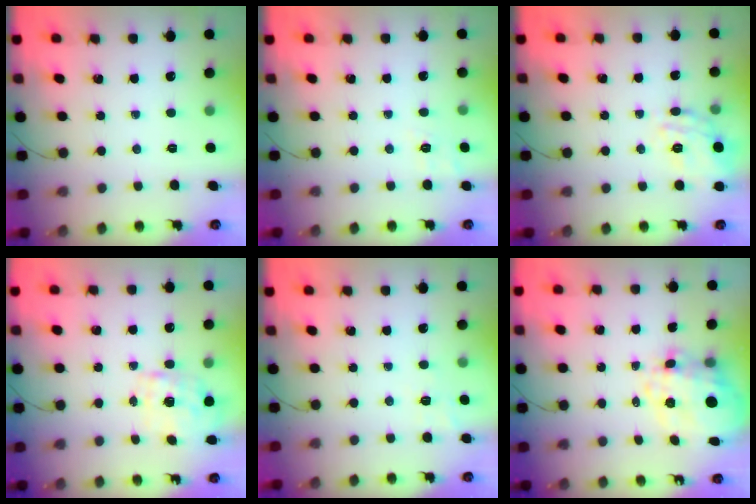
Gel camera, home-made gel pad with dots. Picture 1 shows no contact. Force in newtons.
{"total": 6.3, "press": 5.9, "slide": 2.0}
{"total": 14.4, "press": 14.4, "slide": 0.6}
{"total": 2.3, "press": 2.3, "slide": 0.3}
{"total": 6.9, "press": 6.6, "slide": 2.1}
{"total": 13.6, "press": 13.3, "slide": 2.9}